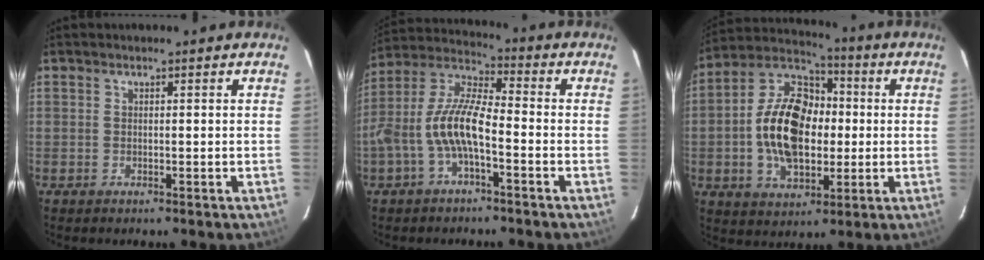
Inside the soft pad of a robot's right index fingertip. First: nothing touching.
{"total": 10.4, "force": [-3.4, 3.2, 9.2], "torque": [-0.201, 0.011, -0.063]}
{"total": 17.2, "force": [-1.0, 10.8, 13.3], "torque": [-0.260, 0.023, -0.017]}